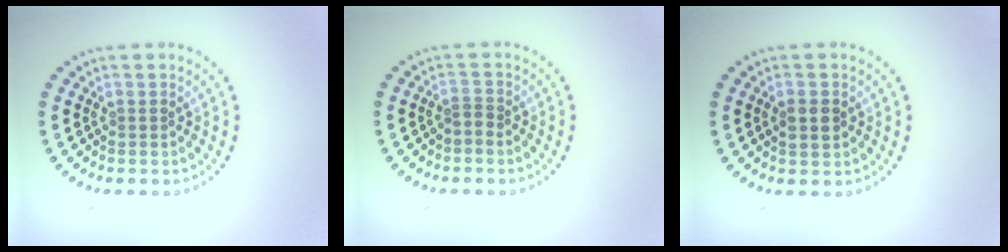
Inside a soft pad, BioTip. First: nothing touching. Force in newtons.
{"total": 0.8, "press": 0.5, "slide": 0.6}
{"total": 1.7, "press": 1.7, "slide": 0.1}